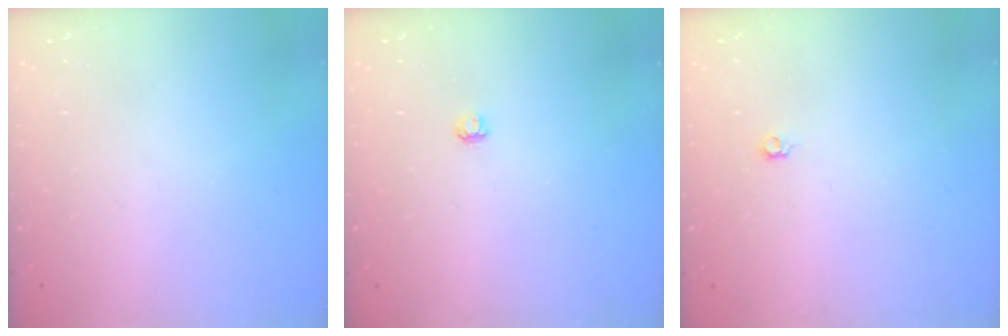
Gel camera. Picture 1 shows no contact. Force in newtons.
{"total": 2.8, "press": 2.8, "slide": 0.3}
{"total": 3.1, "press": 3.0, "slide": 0.6}